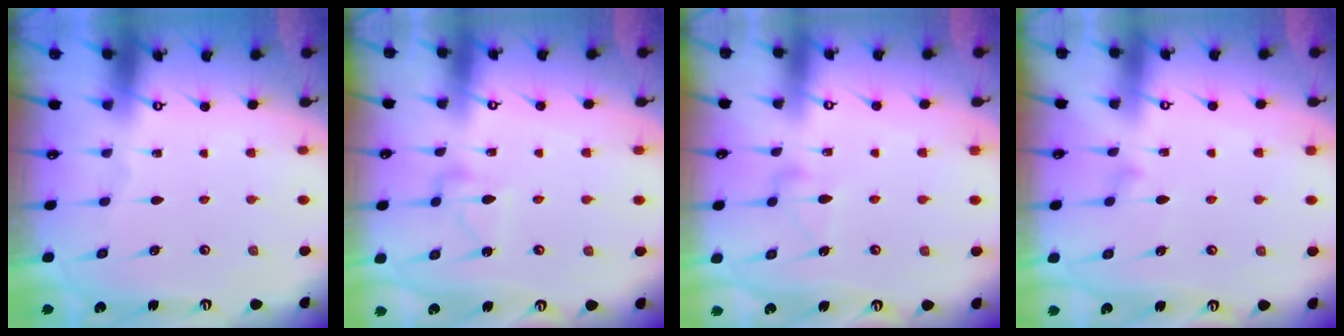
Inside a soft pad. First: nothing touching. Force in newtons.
{"total": 6.7, "press": 6.7, "slide": 0.2}
{"total": 8.4, "press": 8.4, "slide": 0.1}
{"total": 7.9, "press": 7.9, "slide": 0.4}